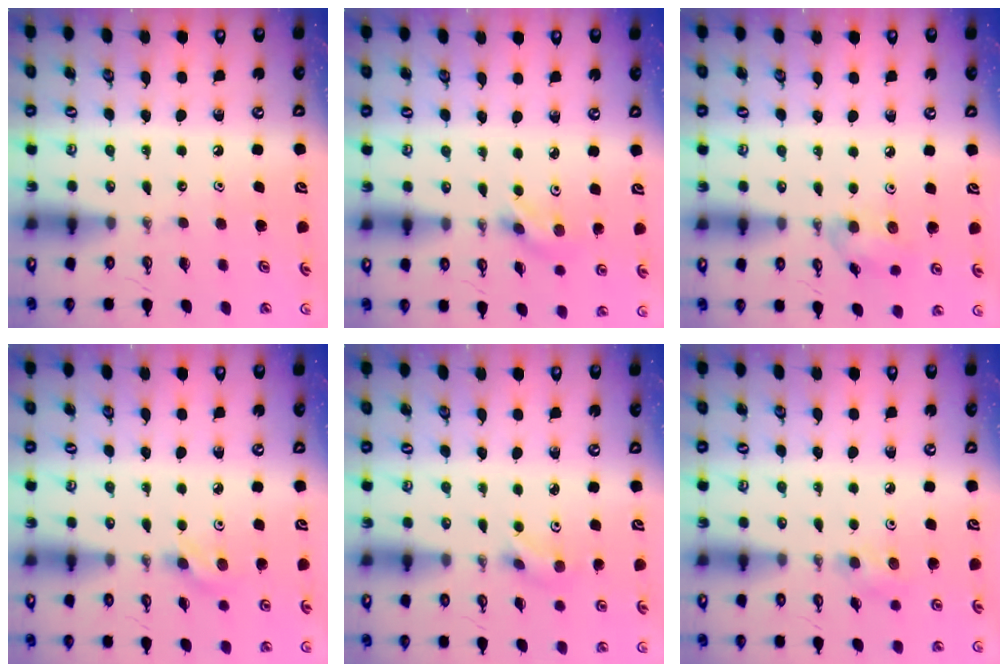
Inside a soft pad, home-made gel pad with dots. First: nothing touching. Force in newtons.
{"total": 2.9, "press": 2.8, "slide": 0.8}
{"total": 7.2, "press": 7.1, "slide": 0.6}
{"total": 5.3, "press": 4.6, "slide": 2.6}
{"total": 2.9, "press": 2.8, "slide": 0.6}
{"total": 8.8, "press": 4.8, "slide": 7.3}